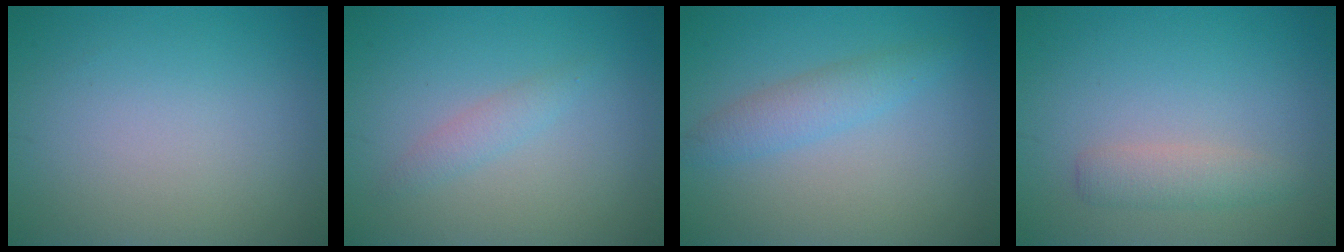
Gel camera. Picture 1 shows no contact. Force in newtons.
{"total": 1.3, "press": 1.3, "slide": 0.0}
{"total": 2.5, "press": 2.5, "slide": 0.1}
{"total": 2.0, "press": 2.0, "slide": 0.2}